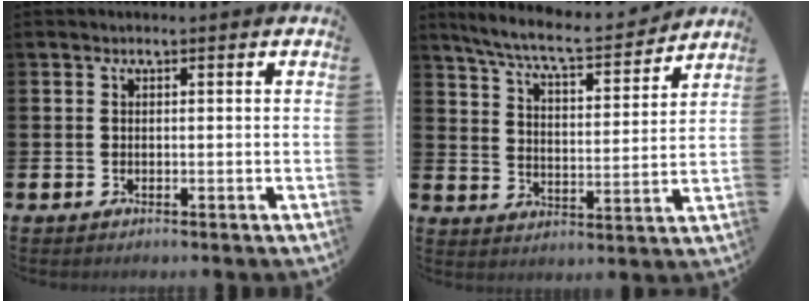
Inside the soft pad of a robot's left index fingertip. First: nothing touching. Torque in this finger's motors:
{"motor_torque": [0.52, -0.72, 0.10, 0.07]}